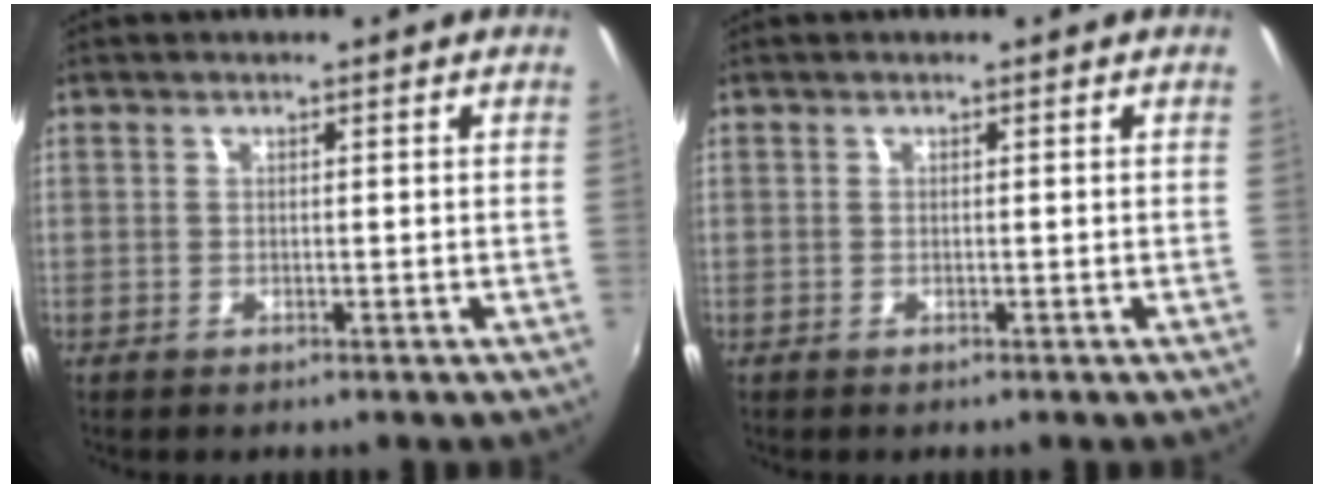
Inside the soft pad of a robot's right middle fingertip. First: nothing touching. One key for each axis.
{"total": 0.0}